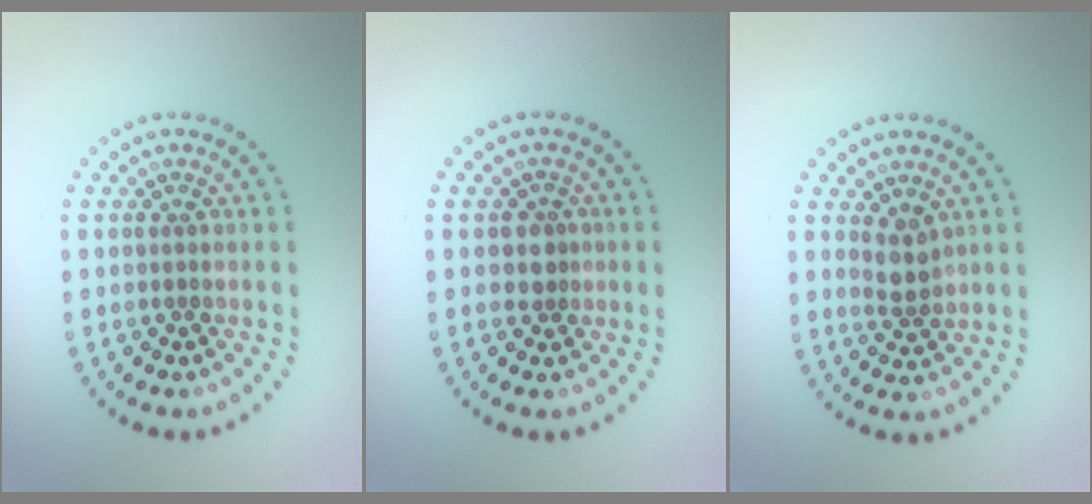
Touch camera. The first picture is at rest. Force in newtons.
{"total": 1.7, "press": 1.5, "slide": 0.9}
{"total": 2.0, "press": 1.7, "slide": 1.0}